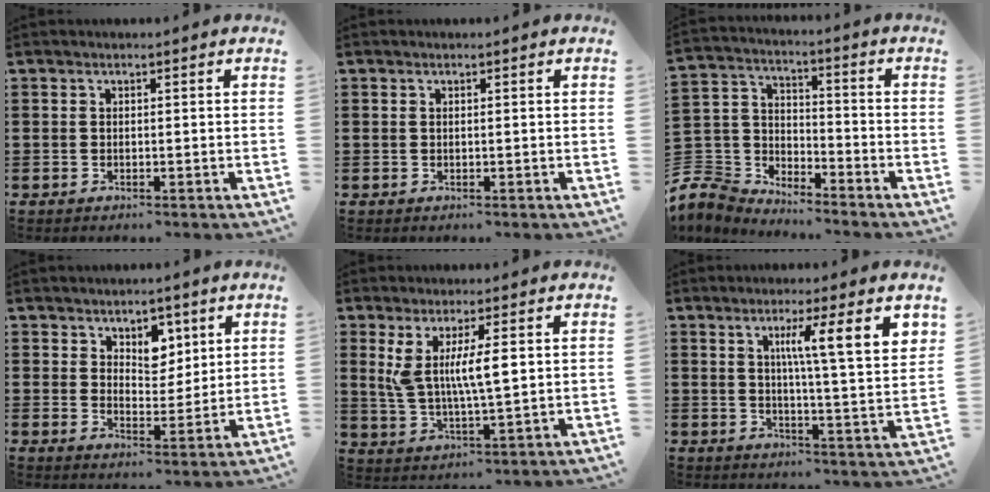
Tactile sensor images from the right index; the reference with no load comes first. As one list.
[{"total": 0.0}, {"total": 5.6, "force": [-4.8, 2.9, 0.4], "torque": [-0.055, -0.010, -0.107]}, {"total": 4.7, "force": [3.1, 3.3, 1.2], "torque": [-0.027, -0.001, 0.052]}, {"total": 7.2, "force": [2.1, 1.4, 6.7], "torque": [-0.142, -0.002, 0.032]}, {"total": 8.0, "force": [3.4, 0.1, 7.2], "torque": [-0.131, -0.010, 0.050]}]